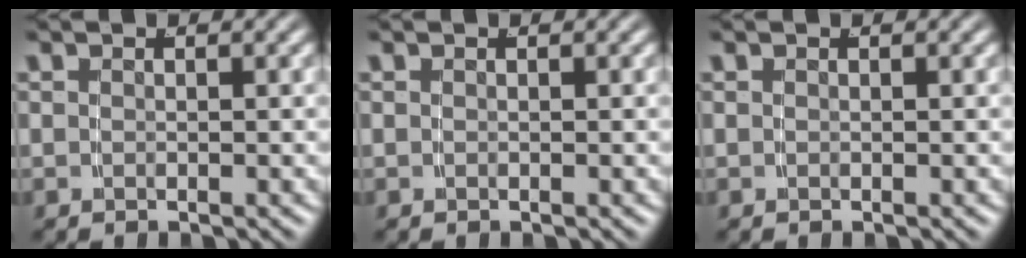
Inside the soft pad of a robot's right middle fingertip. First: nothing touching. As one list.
[{"total": 0.0}, {"total": 0.0}]